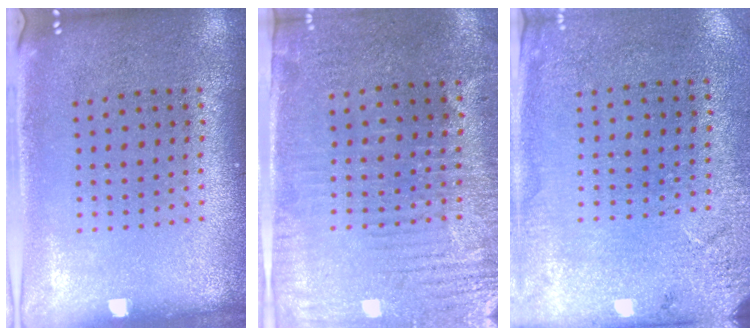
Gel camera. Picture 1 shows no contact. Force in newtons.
{"total": 3.1, "press": 2.8, "slide": 1.4}
{"total": 2.7, "press": 2.3, "slide": 1.3}